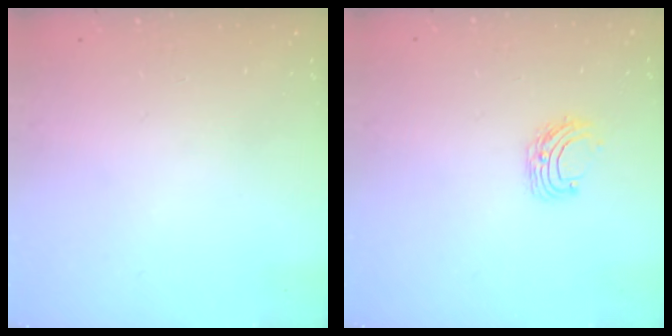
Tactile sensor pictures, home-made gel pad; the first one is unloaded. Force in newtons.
{"total": 6.0, "press": 5.9, "slide": 0.6}